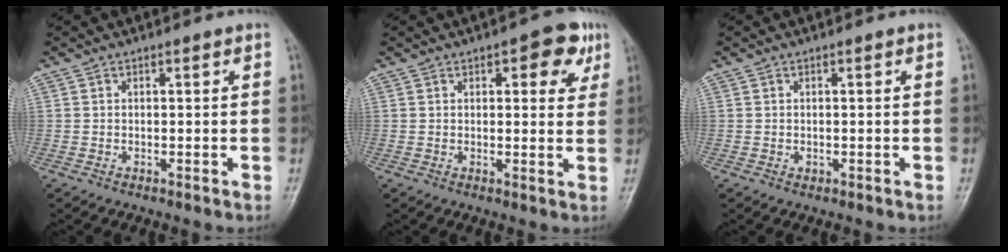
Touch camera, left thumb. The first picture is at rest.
{"total": 7.0, "force": [3.3, 3.2, 5.2], "torque": [-0.032, -0.007, 0.031]}
{"total": 0.6, "force": [0.0, 0.5, 0.3], "torque": [0.000, 0.001, 0.000]}